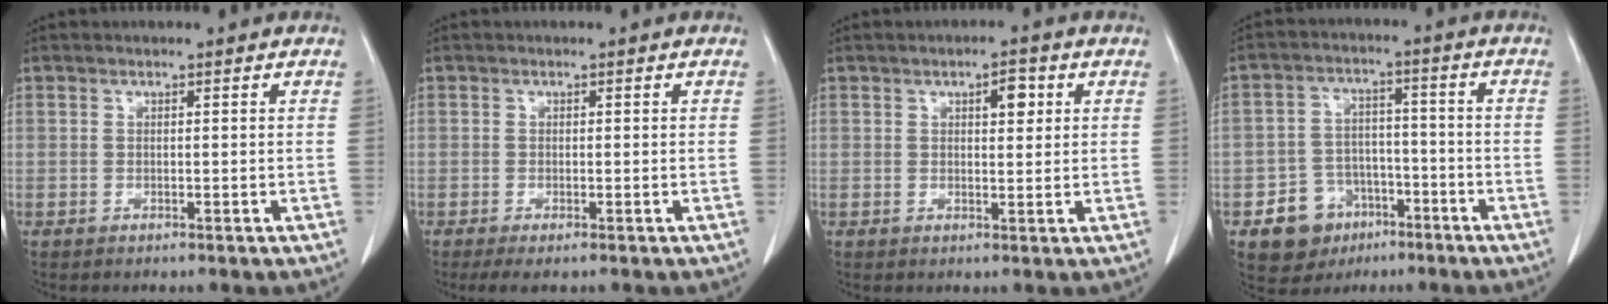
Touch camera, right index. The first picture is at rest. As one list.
[{"total": 2.1, "force": [-1.3, 0.5, 1.6], "torque": [-0.033, -0.007, -0.021]}, {"total": 3.2, "force": [1.2, 1.2, 2.6], "torque": [-0.040, 0.002, 0.017]}, {"total": 8.3, "force": [-4.3, 6.7, 2.3], "torque": [-0.041, 0.017, -0.061]}]